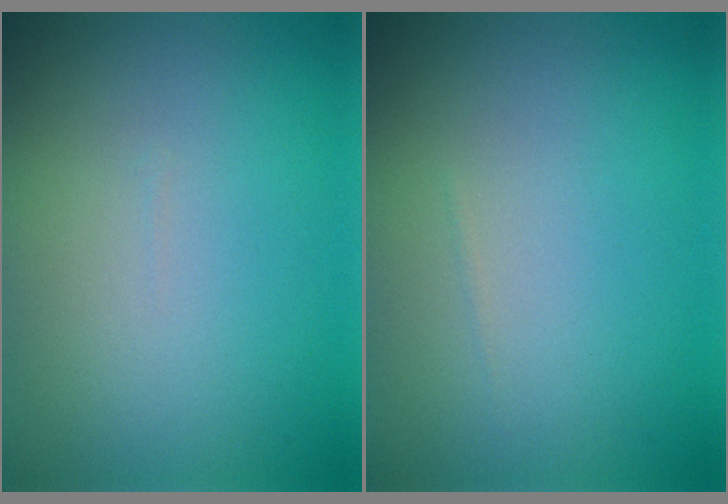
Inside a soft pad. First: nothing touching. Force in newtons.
{"total": 0.0}